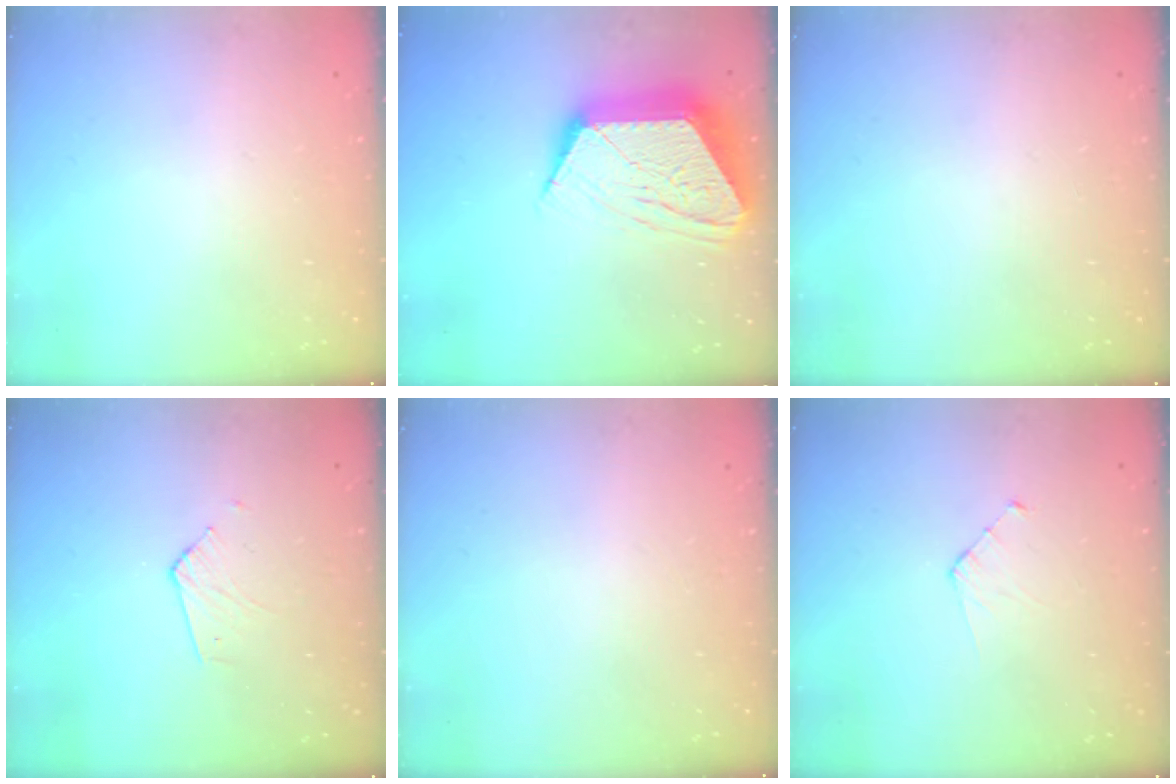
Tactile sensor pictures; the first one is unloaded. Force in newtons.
{"total": 17.8, "press": 17.8, "slide": 1.4}
{"total": 0.0}
{"total": 2.9, "press": 2.9, "slide": 0.2}
{"total": 0.0}
{"total": 3.6, "press": 3.6, "slide": 0.3}